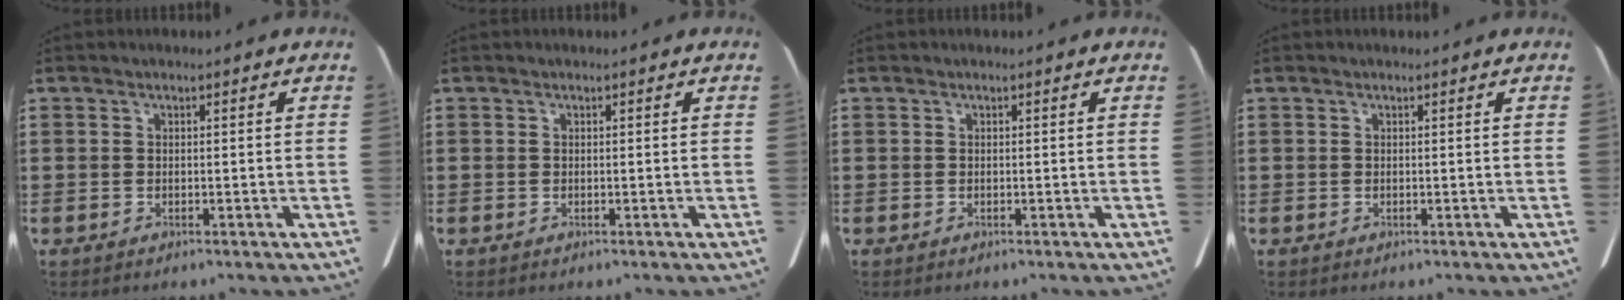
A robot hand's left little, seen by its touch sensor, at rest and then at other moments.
{"total": 0.0}
{"total": 0.0}
{"total": 0.0}